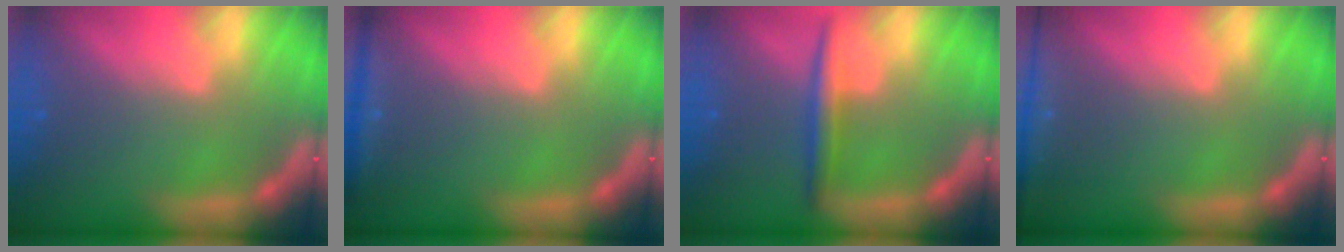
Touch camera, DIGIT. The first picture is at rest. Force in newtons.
{"total": 2.4}
{"total": 3.0}
{"total": 6.0}